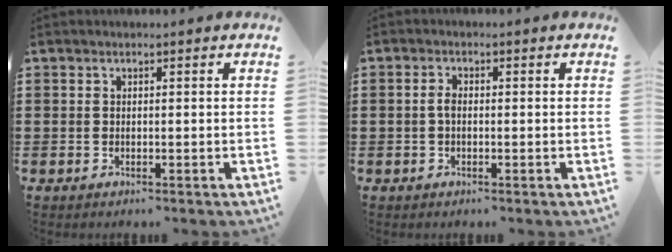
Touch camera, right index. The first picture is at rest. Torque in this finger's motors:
{"motor_torque": [0.21, 0.03, 0.19, 0.06]}